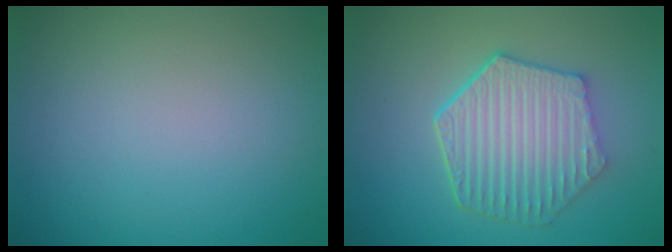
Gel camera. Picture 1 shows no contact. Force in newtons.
{"total": 6.5, "press": 4.9, "slide": 4.3}